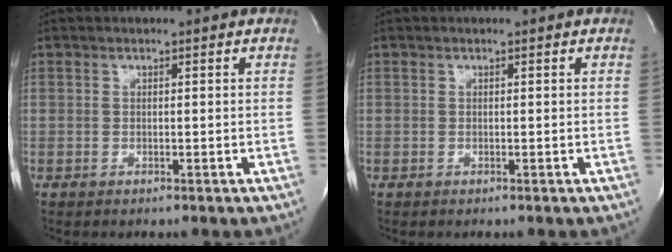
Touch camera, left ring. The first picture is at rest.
{"total": 0.0}